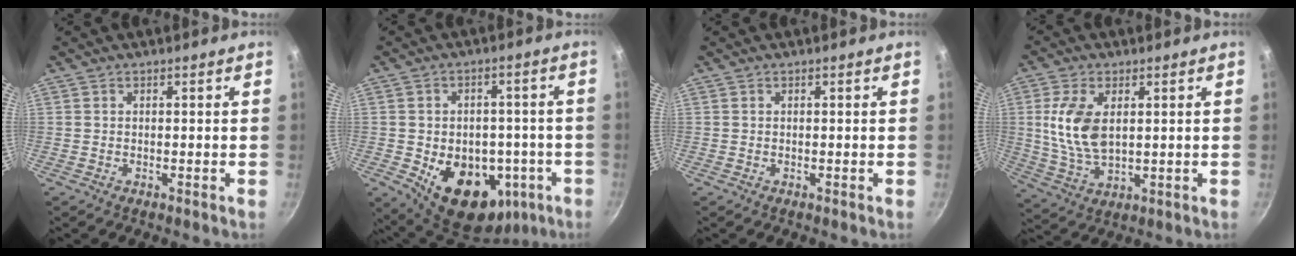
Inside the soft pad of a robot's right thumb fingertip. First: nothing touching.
{"total": 18.6, "force": [-5.8, 13.2, 11.8], "torque": [-0.143, 0.019, -0.061]}
{"total": 0.0}
{"total": 10.8, "force": [2.0, 6.1, 8.7], "torque": [-0.172, -0.014, 0.044]}